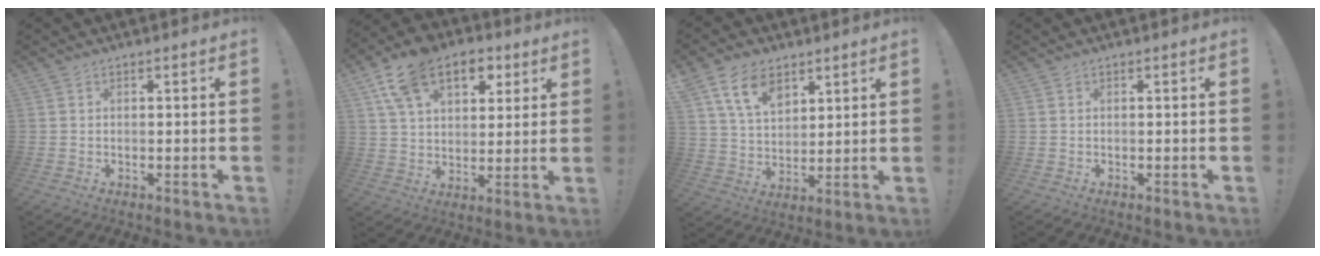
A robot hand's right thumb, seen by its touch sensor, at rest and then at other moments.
{"total": 16.4, "force": [8.2, 10.7, 9.4], "torque": [-0.149, -0.028, 0.149]}
{"total": 12.5, "force": [7.5, 7.6, 6.6], "torque": [-0.119, -0.027, 0.145]}
{"total": 0.0}